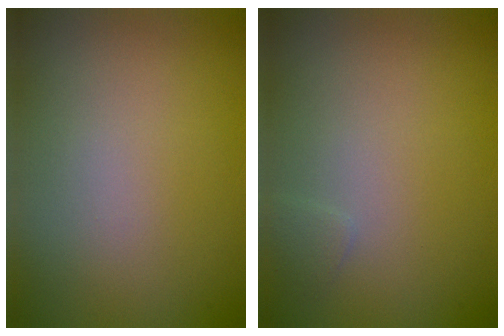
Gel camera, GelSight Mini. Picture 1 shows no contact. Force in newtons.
{"total": 0.7, "press": 0.7, "slide": 0.0}